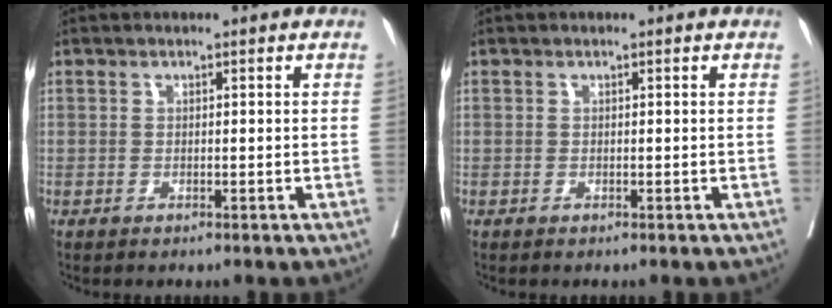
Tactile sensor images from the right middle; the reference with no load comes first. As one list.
[{"total": 0.0}]